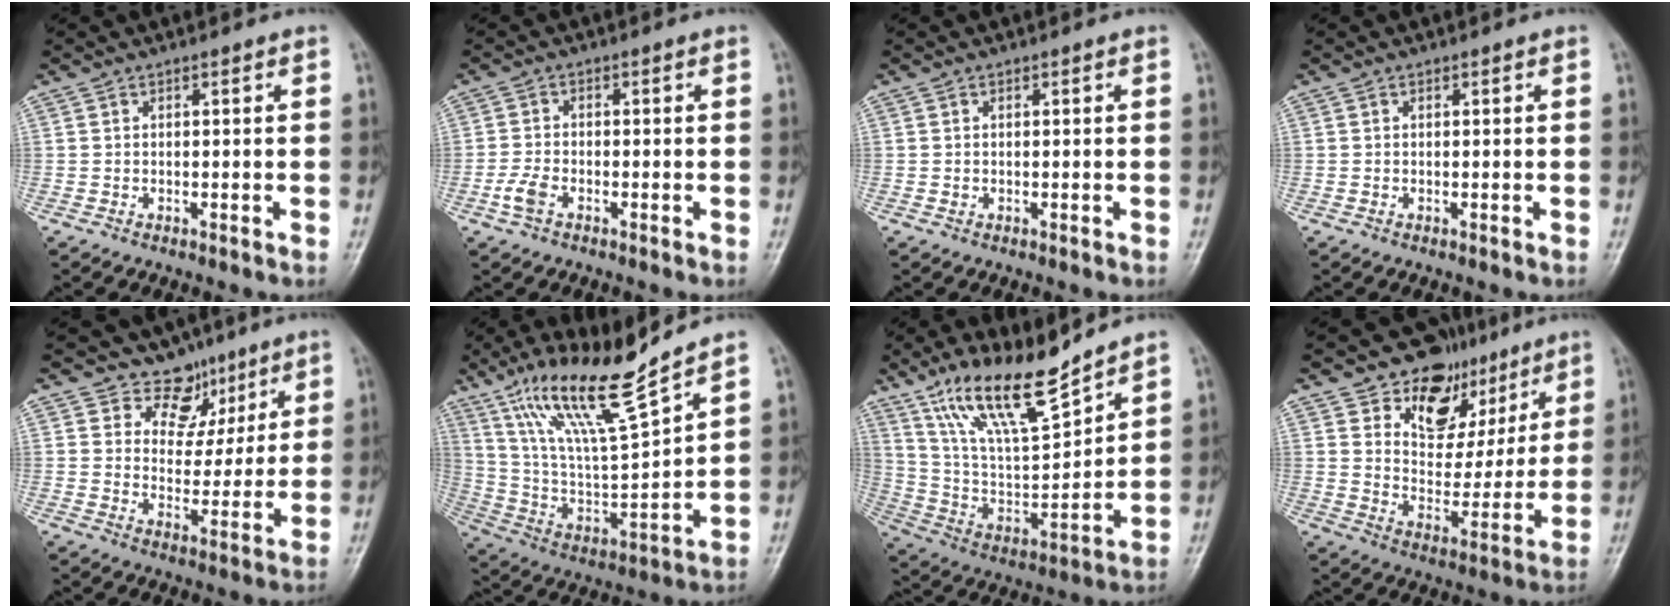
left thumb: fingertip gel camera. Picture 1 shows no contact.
{"total": 3.5, "force": [-1.7, 2.0, 2.3], "torque": [-0.054, 0.006, -0.036]}
{"total": 0.6, "force": [-0.1, 0.6, 0.2], "torque": [0.000, 0.001, -0.002]}
{"total": 0.0}
{"total": 8.1, "force": [5.8, 5.6, 0.6], "torque": [0.031, -0.037, 0.091]}
{"total": 17.0, "force": [12.7, 1.5, 11.3], "torque": [-0.195, -0.068, 0.247]}
{"total": 16.7, "force": [12.7, 3.8, 10.1], "torque": [-0.162, -0.066, 0.247]}
{"total": 13.5, "force": [8.6, 9.1, 5.2], "torque": [-0.022, -0.041, 0.139]}